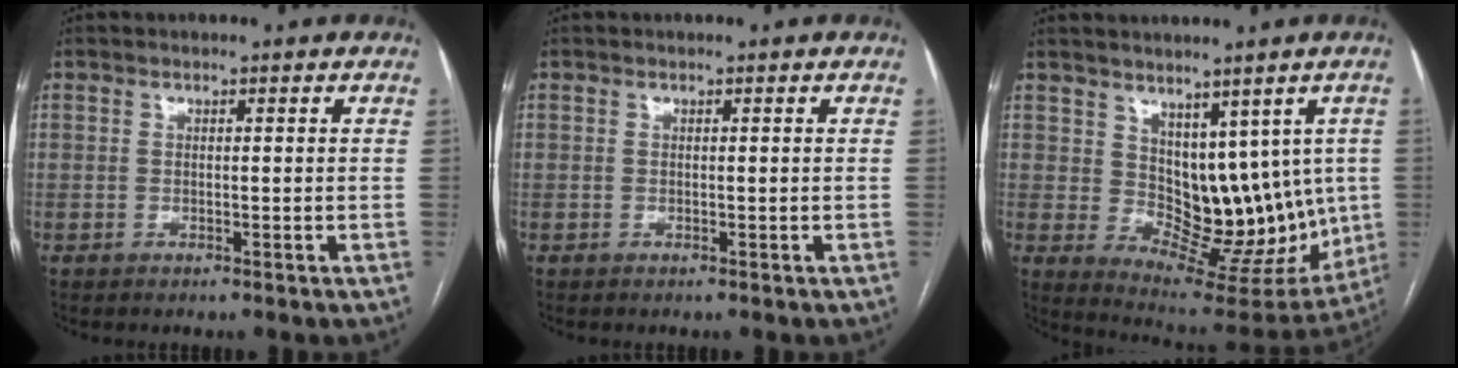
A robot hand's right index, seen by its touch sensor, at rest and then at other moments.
{"total": 0.0}
{"total": 13.8, "force": [2.8, 8.6, 10.4], "torque": [-0.118, -0.001, 0.071]}